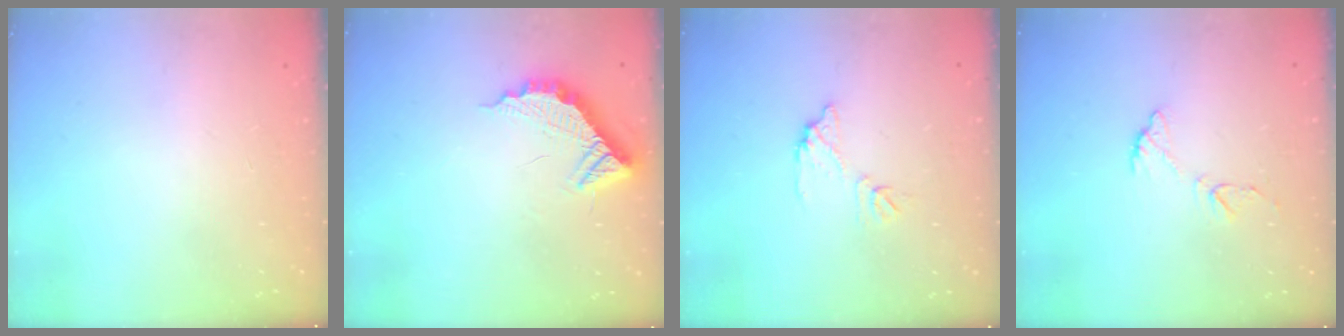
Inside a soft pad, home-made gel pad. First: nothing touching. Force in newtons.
{"total": 12.5, "press": 12.4, "slide": 1.0}
{"total": 7.8, "press": 7.8, "slide": 0.4}
{"total": 7.4, "press": 7.3, "slide": 0.7}